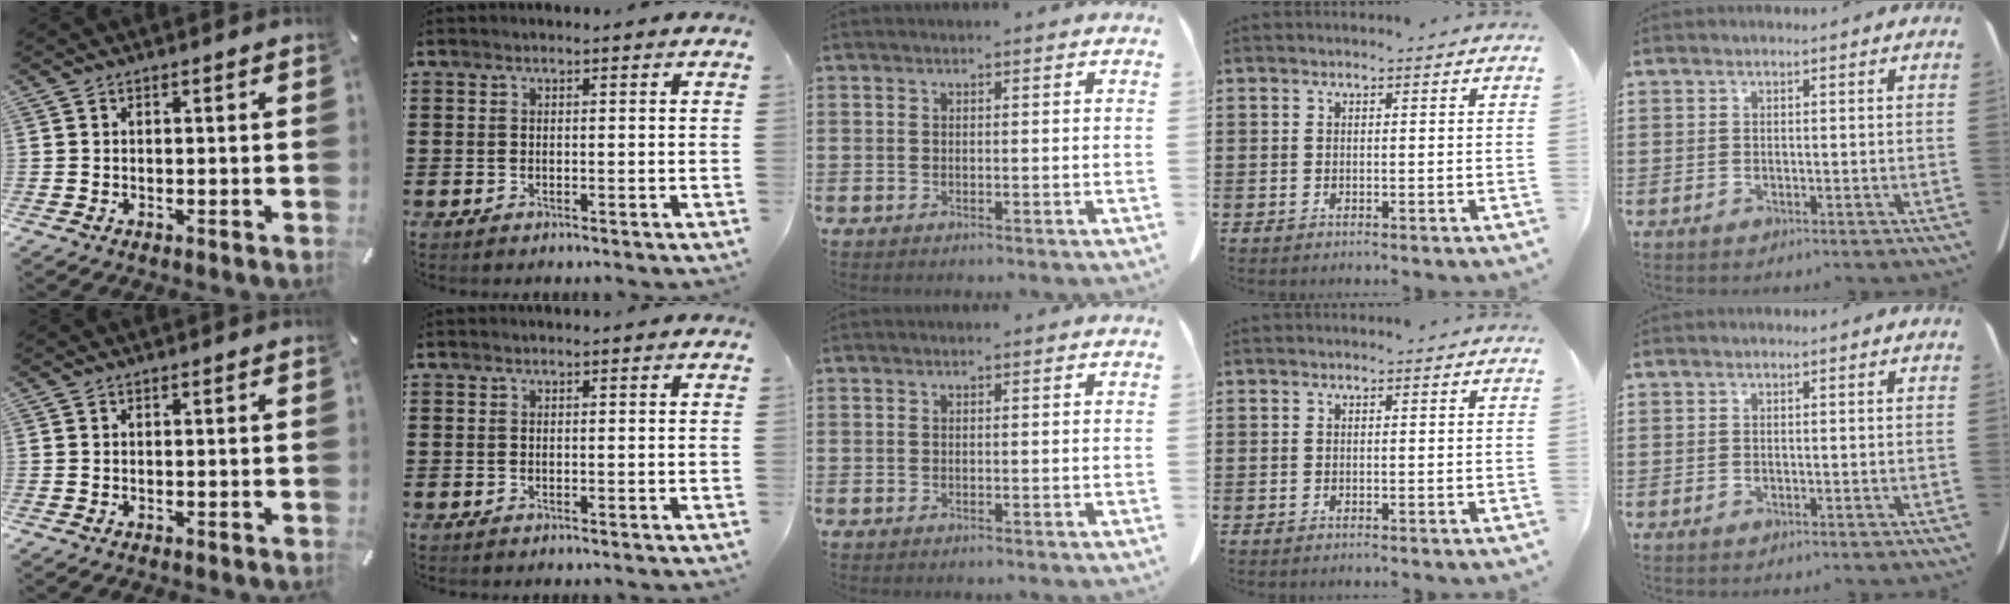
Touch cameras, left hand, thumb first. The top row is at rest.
{}